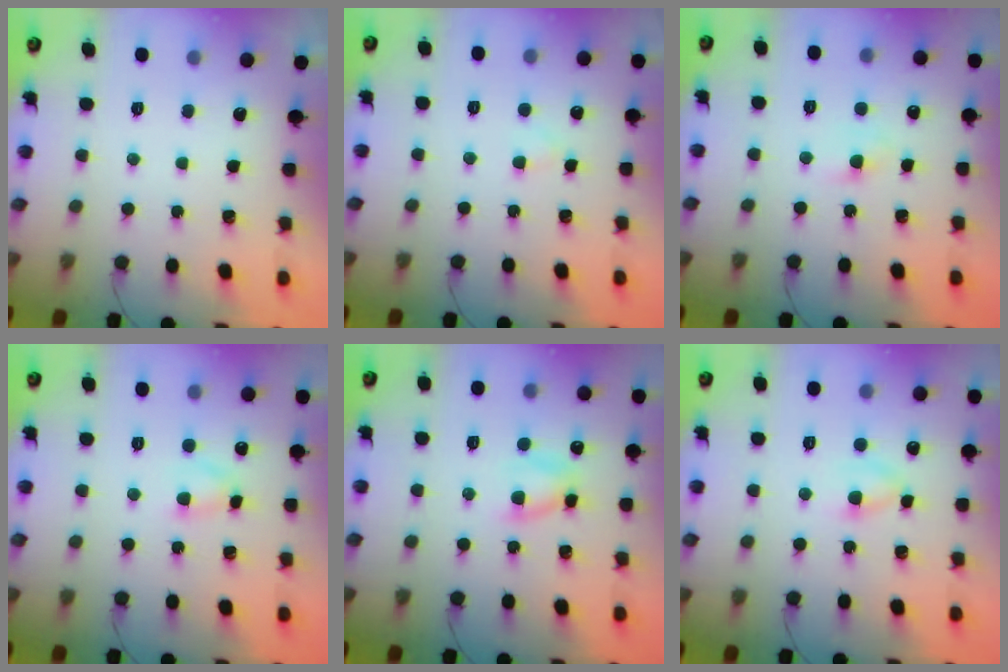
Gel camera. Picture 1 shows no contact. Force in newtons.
{"total": 1.3, "press": 1.1, "slide": 0.7}
{"total": 2.6, "press": 2.3, "slide": 1.1}
{"total": 3.5, "press": 3.2, "slide": 1.4}
{"total": 5.9, "press": 5.7, "slide": 1.6}
{"total": 3.6, "press": 3.4, "slide": 1.2}